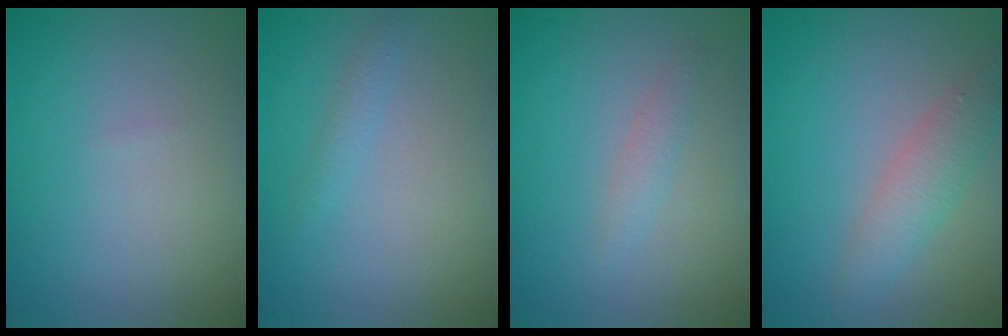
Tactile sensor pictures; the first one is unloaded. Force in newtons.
{"total": 1.0, "press": 1.0, "slide": 0.0}
{"total": 1.2, "press": 1.2, "slide": 0.1}
{"total": 3.0, "press": 3.0, "slide": 0.1}